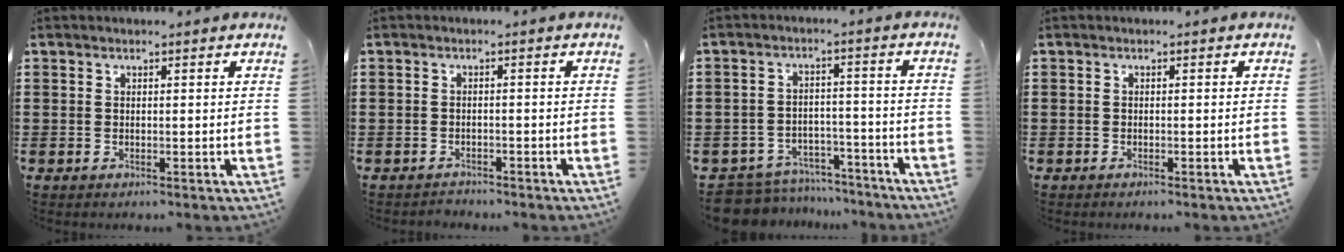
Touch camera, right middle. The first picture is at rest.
{"total": 1.4, "force": [-1.4, 0.2, -0.1], "torque": [-0.004, -0.001, -0.031]}
{"total": 6.7, "force": [-6.5, 1.2, 0.5], "torque": [-0.019, 0.013, -0.132]}
{"total": 0.6, "force": [-0.6, 0.1, 0.0], "torque": [-0.001, -0.001, -0.012]}